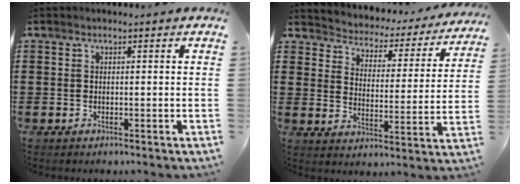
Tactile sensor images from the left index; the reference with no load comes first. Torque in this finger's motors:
{"motor_torque": [1.08, -1.06, 0.29, 0.04]}